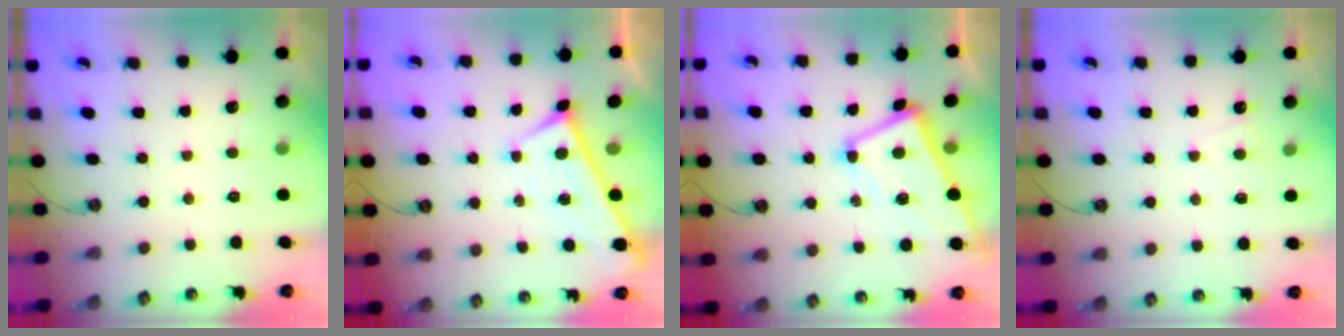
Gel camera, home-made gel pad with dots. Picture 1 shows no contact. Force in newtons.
{"total": 0.0}
{"total": 1.1, "press": 0.7, "slide": 0.9}
{"total": 1.5, "press": 1.4, "slide": 0.4}